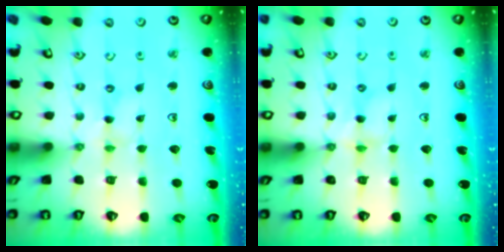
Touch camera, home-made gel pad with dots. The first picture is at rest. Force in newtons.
{"total": 2.6, "press": 2.6, "slide": 0.4}